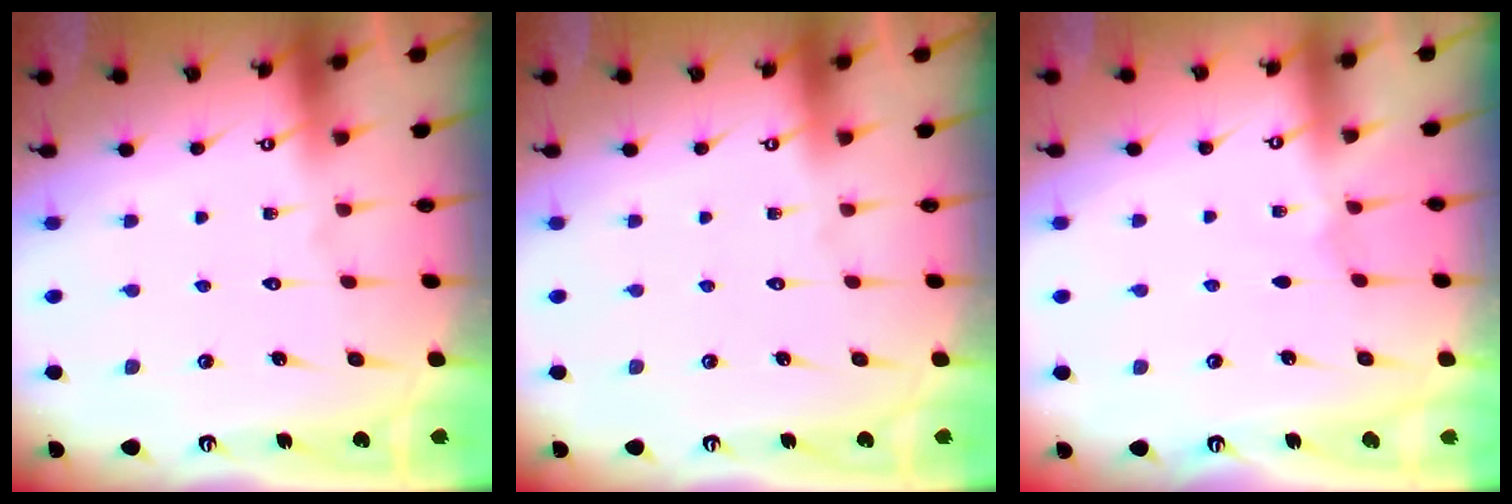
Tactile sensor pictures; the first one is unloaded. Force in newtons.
{"total": 0.0}
{"total": 0.6, "press": 0.6, "slide": 0.2}